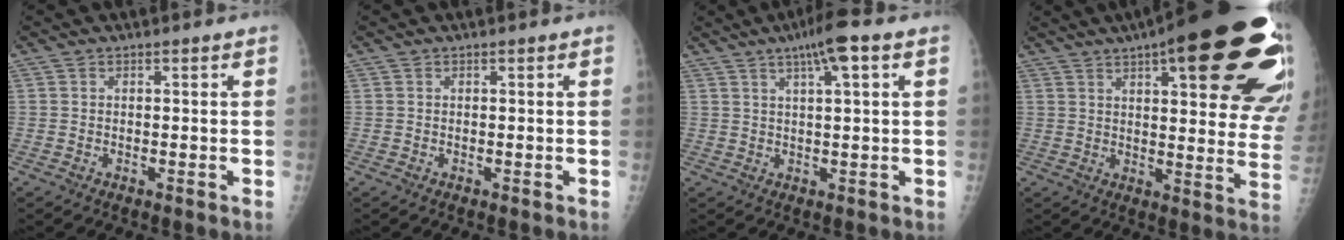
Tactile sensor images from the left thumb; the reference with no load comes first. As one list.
[{"total": 0.0}, {"total": 8.8, "force": [4.6, 1.6, 7.4], "torque": [-0.119, 0.003, 0.070]}, {"total": 32.2, "force": [15.9, 9.3, 26.5], "torque": [-0.230, -0.014, 0.212]}]